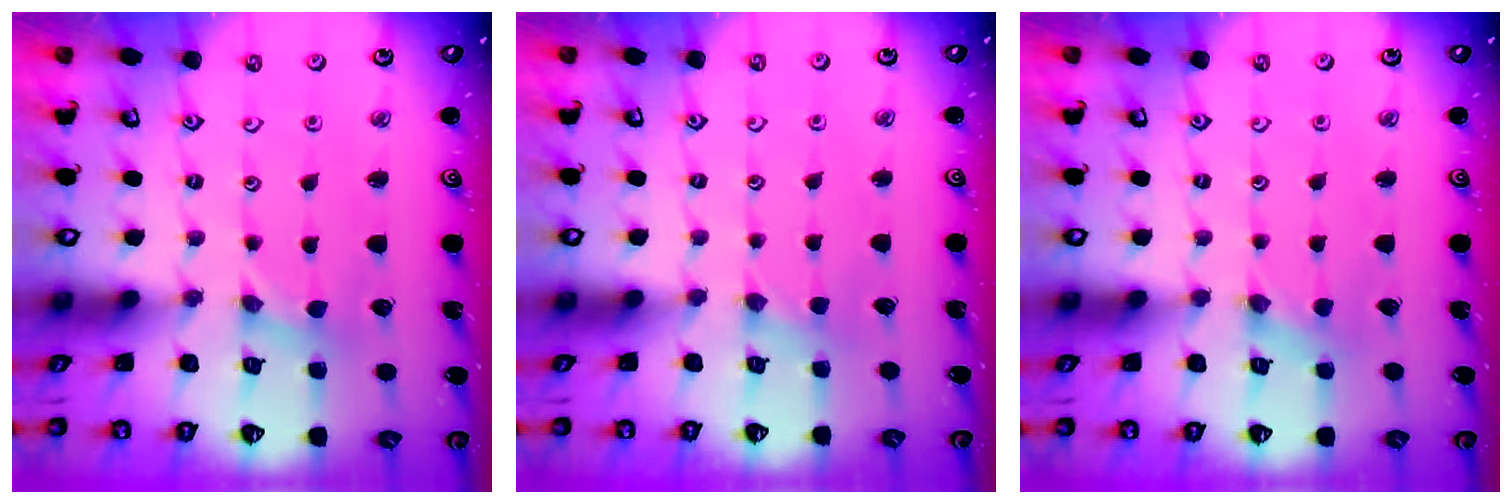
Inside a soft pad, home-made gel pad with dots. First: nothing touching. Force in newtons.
{"total": 1.5, "press": 1.4, "slide": 0.3}
{"total": 0.0}